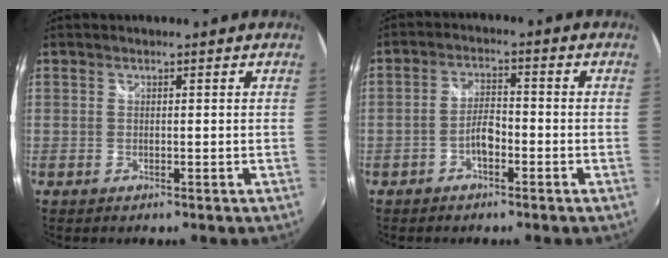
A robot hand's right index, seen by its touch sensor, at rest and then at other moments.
{"total": 3.9, "force": [-2.1, 1.6, 2.9], "torque": [-0.059, 0.009, -0.037]}